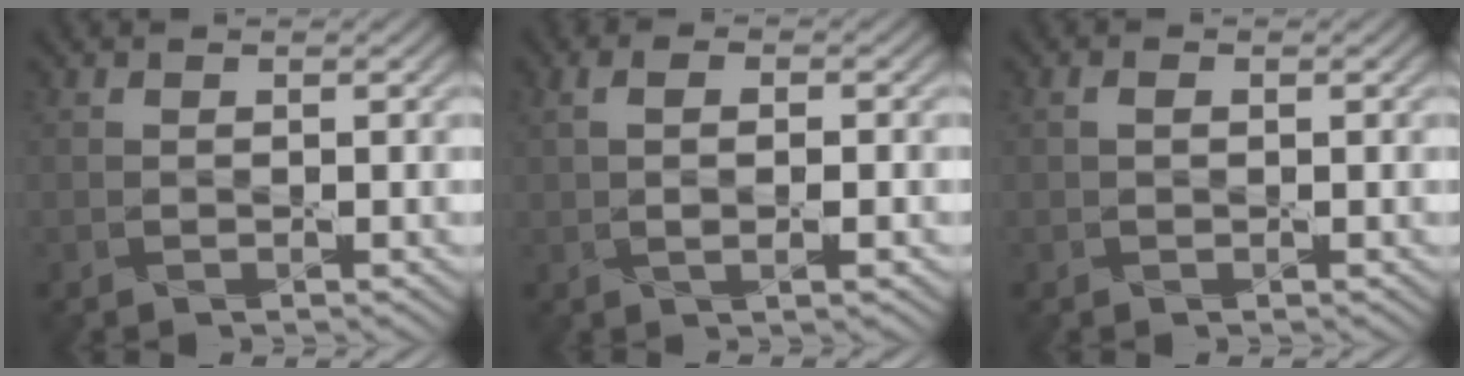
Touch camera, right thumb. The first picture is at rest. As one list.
[{"total": 3.4, "force": [0.0, 1.2, 3.1], "torque": [-0.061, -0.001, 0.000]}, {"total": 0.9, "force": [0.2, 0.5, 0.7], "torque": [-0.015, 0.003, 0.004]}]